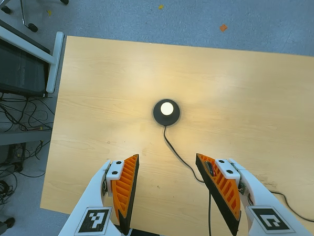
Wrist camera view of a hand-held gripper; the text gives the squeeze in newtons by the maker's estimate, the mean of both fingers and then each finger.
{"total": 0.0}